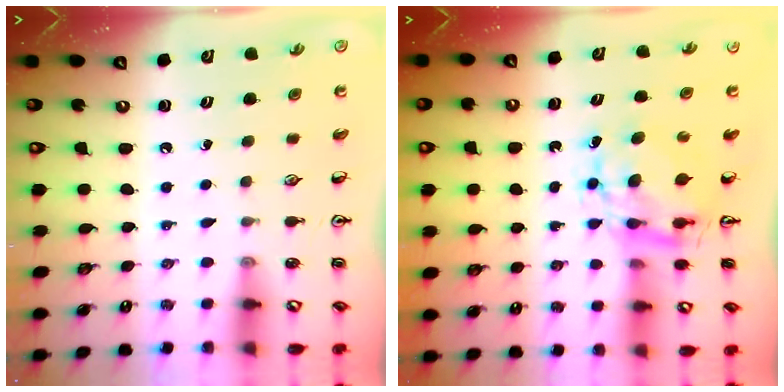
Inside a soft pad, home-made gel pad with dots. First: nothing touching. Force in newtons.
{"total": 7.5, "press": 7.5, "slide": 0.7}